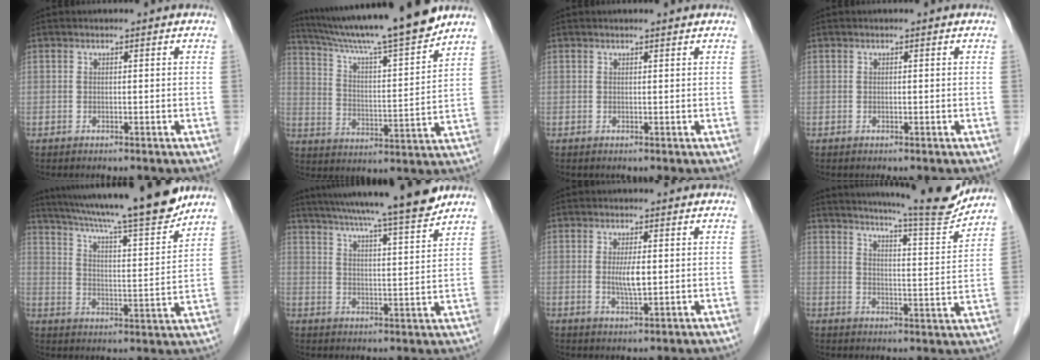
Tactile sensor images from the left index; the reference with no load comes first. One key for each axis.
{"total": 18.8, "fx": 16.3, "fy": -0.7, "fz": 9.2, "tx": -0.157, "ty": -0.006, "tz": 0.259}
{"total": 1.1, "fx": 1.1, "fy": -0.2, "fz": 0.3, "tx": -0.010, "ty": 0.002, "tz": 0.017}
{"total": 0.0}
{"total": 20.7, "fx": 18.0, "fy": 0.2, "fz": 10.2, "tx": -0.171, "ty": -0.009, "tz": 0.274}
{"total": 18.2, "fx": 16.0, "fy": -0.6, "fz": 8.7, "tx": -0.145, "ty": -0.007, "tz": 0.228}
{"total": 3.4, "fx": 0.2, "fy": 0.6, "fz": 3.4, "tx": -0.066, "ty": -0.006, "tz": 0.006}
{"total": 15.0, "fx": 14.0, "fy": -0.2, "fz": 5.5, "tx": -0.088, "ty": -0.033, "tz": 0.183}